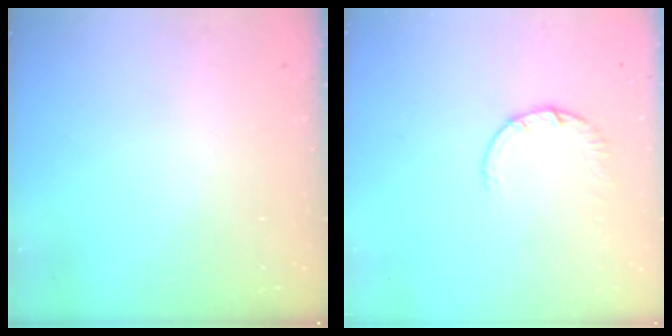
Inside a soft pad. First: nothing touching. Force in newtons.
{"total": 2.4, "press": 2.4, "slide": 0.2}